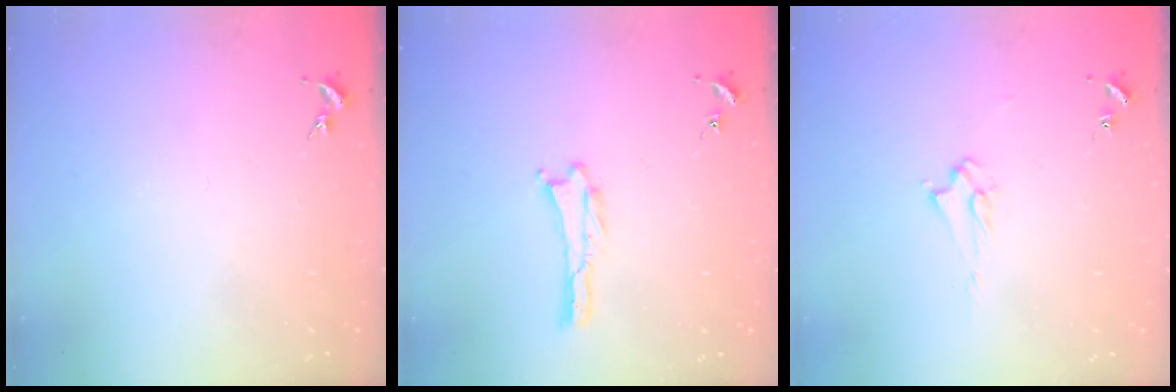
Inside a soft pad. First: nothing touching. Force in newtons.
{"total": 0.0}
{"total": 1.9, "press": 1.9, "slide": 0.3}